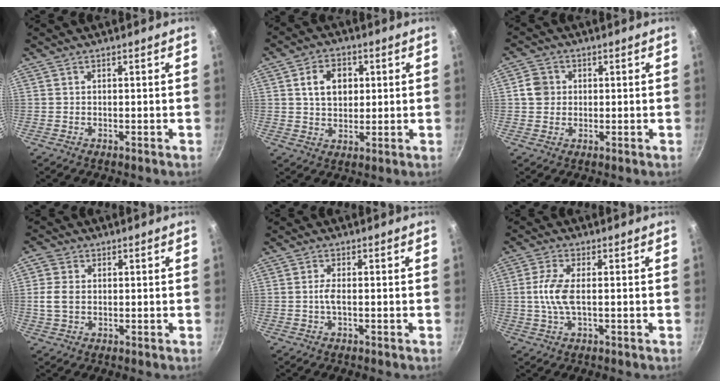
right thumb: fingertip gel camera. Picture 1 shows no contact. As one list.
[{"total": 7.9, "force": [1.8, 5.8, 5.0], "torque": [-0.064, 0.003, 0.028]}, {"total": 4.1, "force": [0.4, 3.8, 1.5], "torque": [-0.006, 0.007, 0.001]}, {"total": 5.0, "force": [0.2, 3.8, 3.3], "torque": [-0.057, 0.003, 0.000]}, {"total": 2.0, "force": [-0.4, 0.5, 1.9], "torque": [-0.046, 0.003, -0.012]}, {"total": 6.0, "force": [-0.2, 2.3, 5.6], "torque": [-0.129, 0.005, -0.008]}]